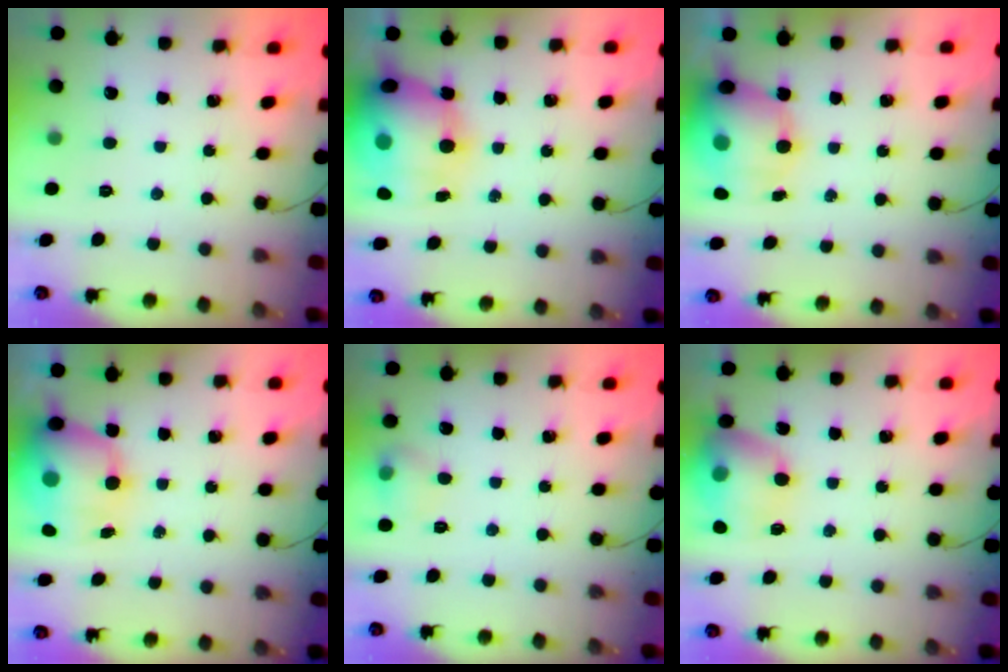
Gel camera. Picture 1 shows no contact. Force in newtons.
{"total": 22.0, "press": 21.5, "slide": 4.7}
{"total": 16.2, "press": 15.8, "slide": 3.5}
{"total": 12.8, "press": 12.4, "slide": 3.3}
{"total": 7.1, "press": 7.1, "slide": 0.9}
{"total": 15.4, "press": 15.3, "slide": 1.5}